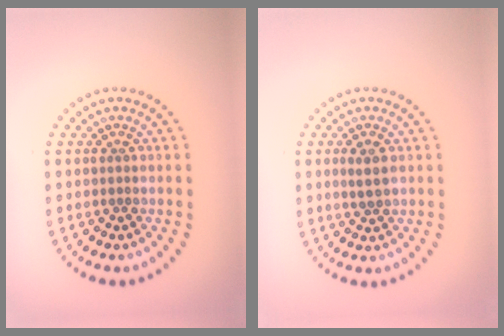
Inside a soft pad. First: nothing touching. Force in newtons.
{"total": 1.3, "press": 1.2, "slide": 0.6}